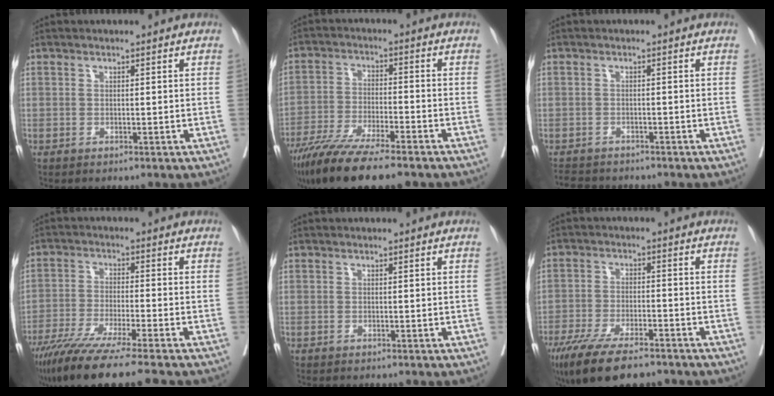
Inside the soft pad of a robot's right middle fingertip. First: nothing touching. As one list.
[{"total": 14.9, "force": [-11.6, 2.0, 9.2], "torque": [-0.172, -0.042, -0.195]}, {"total": 4.6, "force": [-4.2, 1.7, 0.6], "torque": [-0.008, -0.009, -0.067]}, {"total": 13.5, "force": [-10.7, -0.8, 8.2], "torque": [-0.135, -0.047, -0.176]}, {"total": 1.3, "force": [-1.1, 0.2, 0.5], "torque": [-0.011, -0.003, -0.016]}, {"total": 13.4, "force": [-10.1, 3.6, 8.1], "torque": [-0.151, -0.030, -0.168]}]